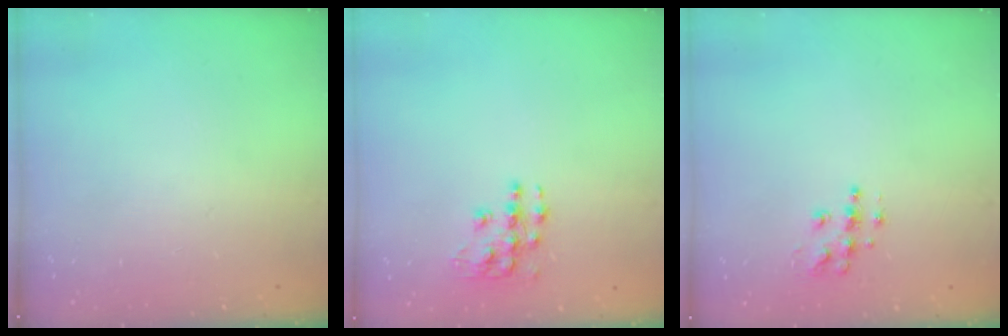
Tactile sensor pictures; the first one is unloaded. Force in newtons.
{"total": 10.0, "press": 10.0, "slide": 0.7}
{"total": 8.7, "press": 8.7, "slide": 0.5}